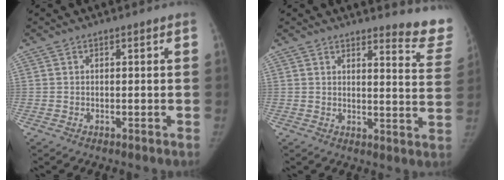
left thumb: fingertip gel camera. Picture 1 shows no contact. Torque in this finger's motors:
{"motor_torque": [-0.26, 0.13, 0.63, -0.20, 0.01]}